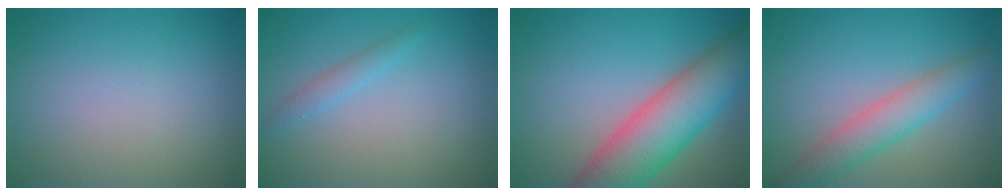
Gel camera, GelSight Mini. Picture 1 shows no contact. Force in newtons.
{"total": 1.3, "press": 1.3, "slide": 0.0}
{"total": 9.9, "press": 9.9, "slide": 0.5}
{"total": 3.8, "press": 3.8, "slide": 0.2}